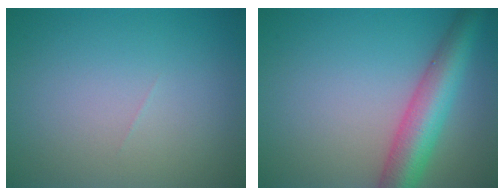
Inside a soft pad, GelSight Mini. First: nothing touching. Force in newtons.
{"total": 6.5, "press": 6.5, "slide": 0.2}